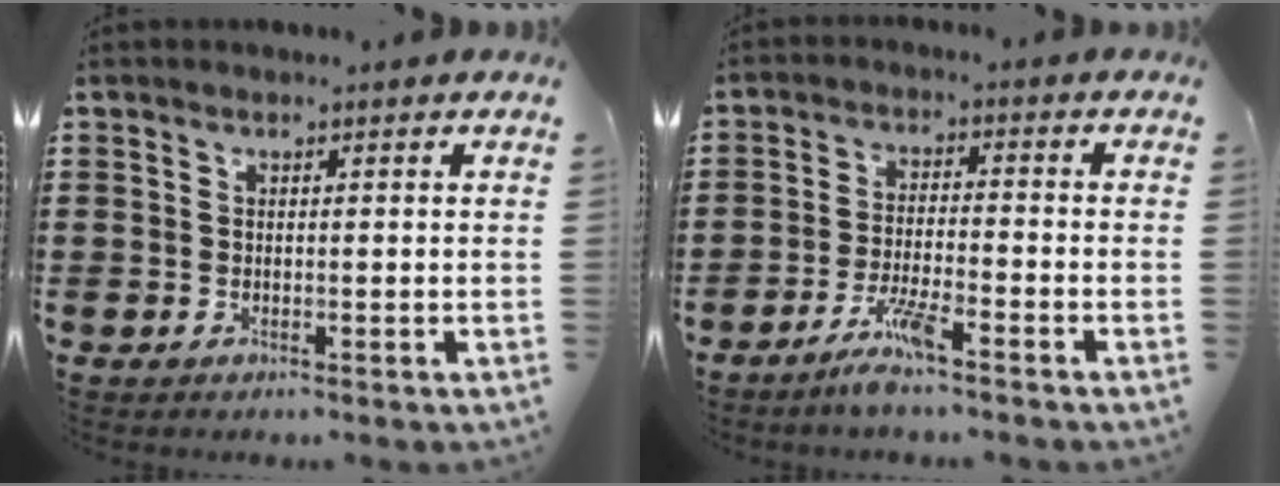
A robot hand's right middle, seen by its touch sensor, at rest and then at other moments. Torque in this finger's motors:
{"motor_torque": [0.21, -0.26, 0.17, 0.07]}